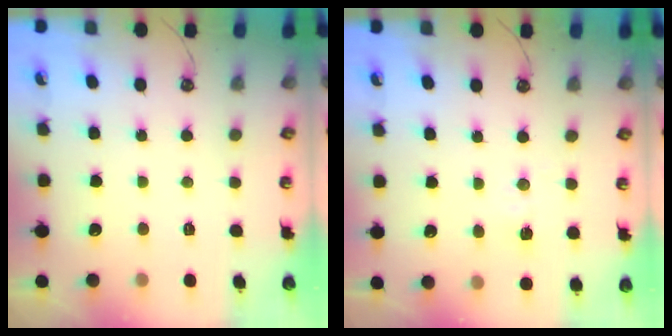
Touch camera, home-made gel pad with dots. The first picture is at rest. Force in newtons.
{"total": 4.6, "press": 4.6, "slide": 0.3}